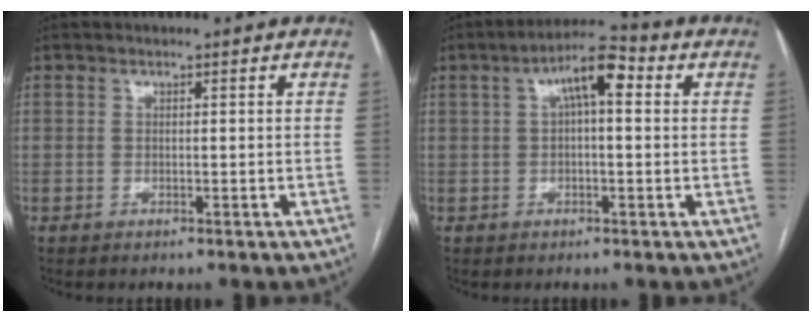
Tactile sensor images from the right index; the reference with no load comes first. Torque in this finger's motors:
{"motor_torque": [0.40, -0.05, 0.21, 0.13]}